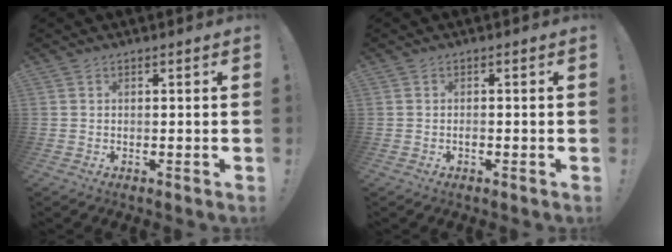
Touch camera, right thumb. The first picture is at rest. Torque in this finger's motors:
{"motor_torque": [-0.11, -0.04, -0.07, 0.04, 0.00]}